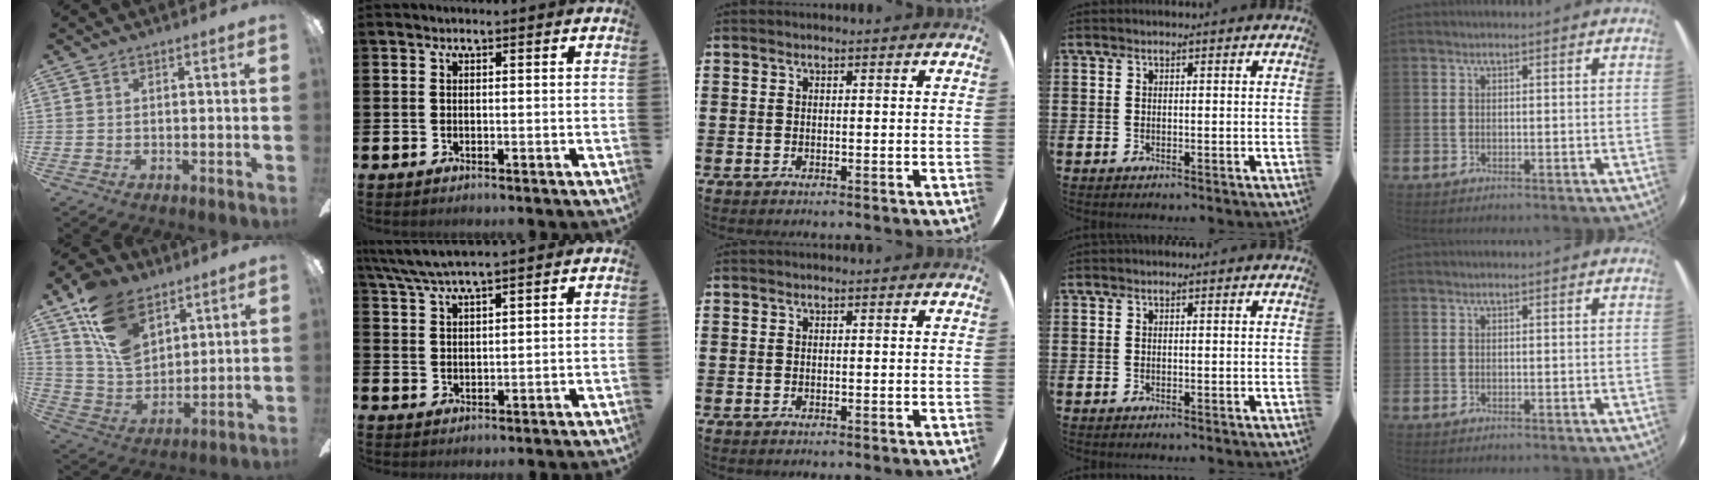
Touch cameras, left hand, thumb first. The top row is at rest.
{"thumb": {"total": 16.3, "force": [9.9, 10.1, 8.0], "torque": [-0.165, -0.033, 0.196]}, "index": {"total": 4.6, "force": [4.2, 0.0, 1.8], "torque": [-0.049, -0.014, 0.076]}}